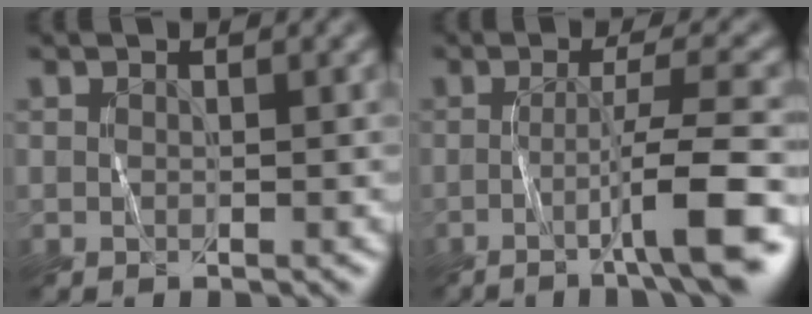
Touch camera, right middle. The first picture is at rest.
{"total": 7.0, "force": [-2.3, 0.9, 6.6], "torque": [-0.096, 0.008, -0.043]}